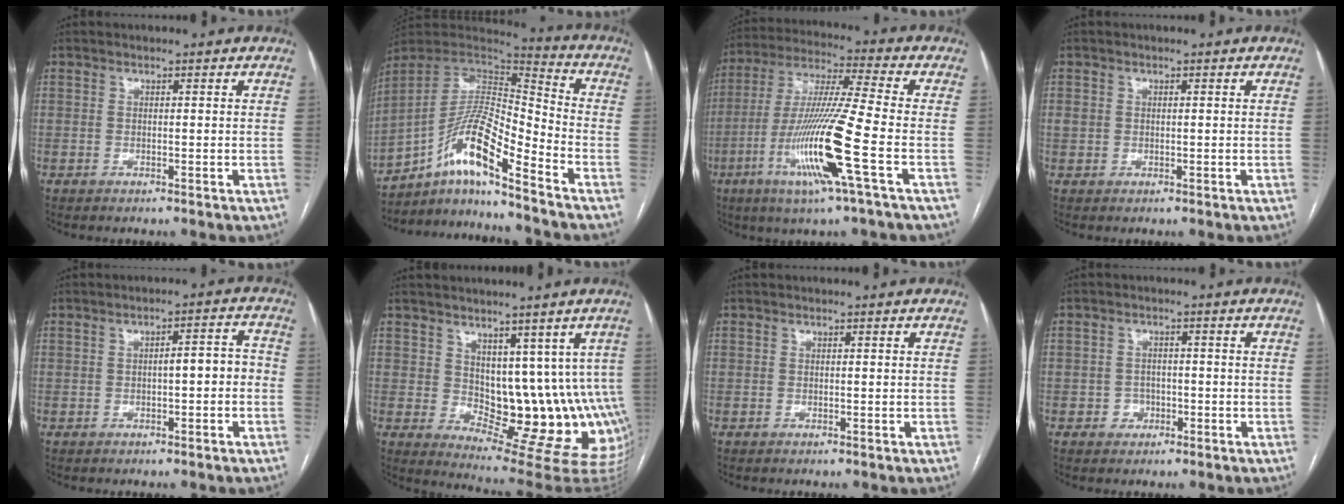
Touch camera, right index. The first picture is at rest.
{"total": 14.5, "force": [-9.5, 1.7, 10.8], "torque": [-0.199, 0.019, -0.168]}
{"total": 16.2, "force": [-5.6, -1.1, 15.2], "torque": [-0.310, -0.020, -0.111]}
{"total": 1.3, "force": [0.2, 1.2, 0.5], "torque": [-0.008, 0.011, 0.009]}
{"total": 4.0, "force": [-0.6, 1.3, 3.7], "torque": [-0.051, 0.025, -0.006]}
{"total": 12.2, "force": [3.3, 6.9, 9.4], "torque": [-0.106, -0.007, 0.068]}
{"total": 0.0}
{"total": 2.6, "force": [-1.0, 2.4, 0.4], "torque": [0.002, 0.010, -0.015]}